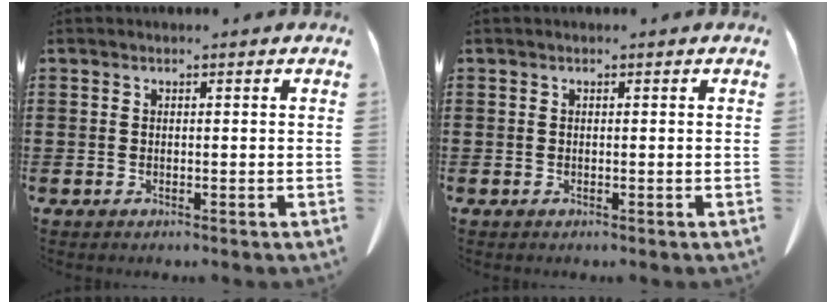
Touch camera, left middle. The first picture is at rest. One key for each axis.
{"total": 0.0}